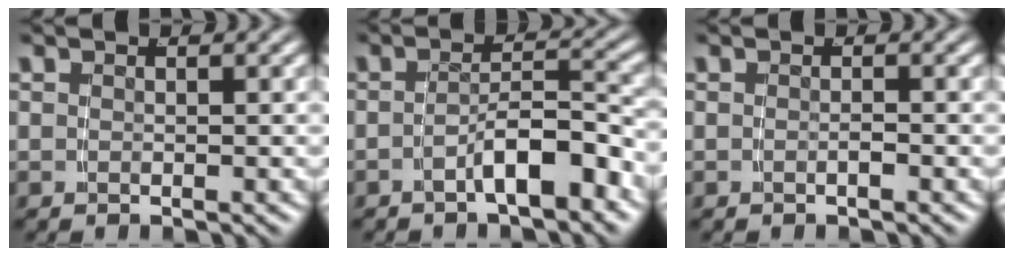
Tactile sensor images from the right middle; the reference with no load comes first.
{"total": 4.5, "force": [-3.4, 0.7, 2.9], "torque": [-0.029, 0.003, -0.054]}
{"total": 0.6, "force": [-0.5, -0.2, 0.2], "torque": [-0.004, 0.002, -0.009]}